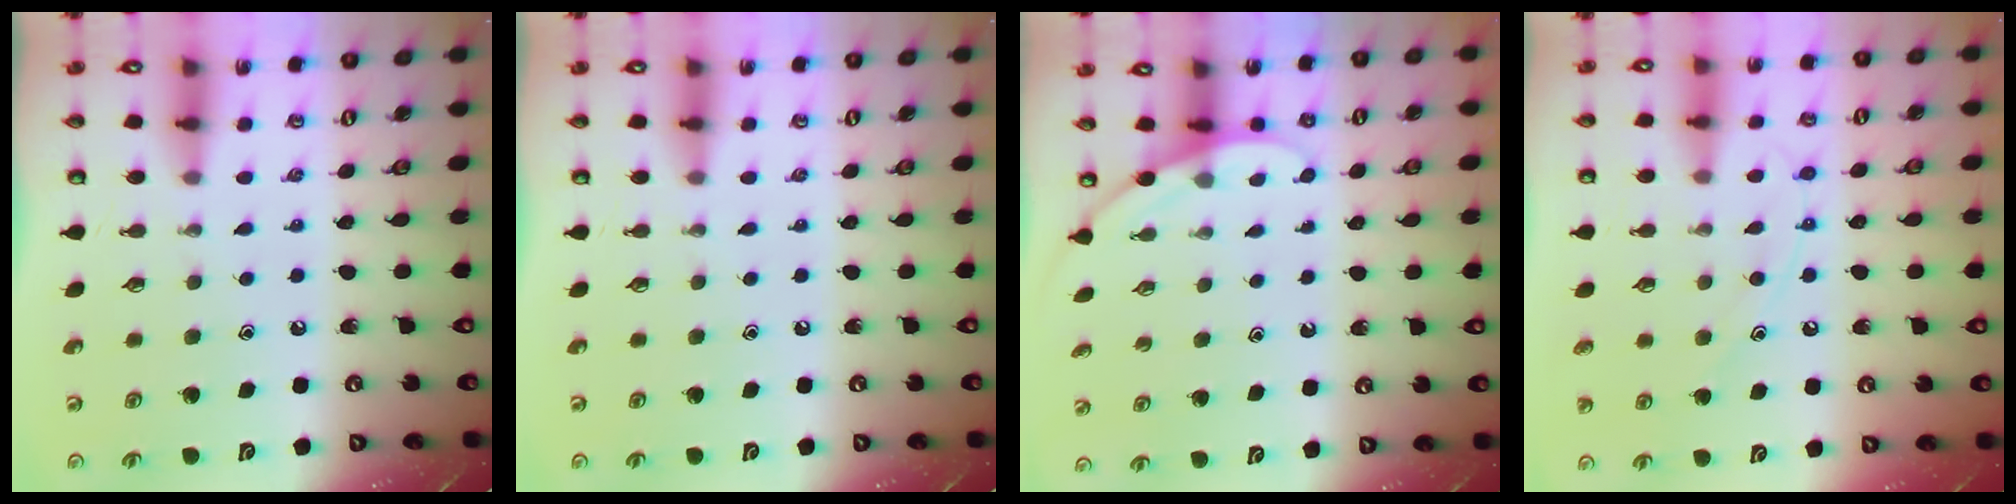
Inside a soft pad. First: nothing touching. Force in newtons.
{"total": 0.0}
{"total": 2.8, "press": 2.8, "slide": 0.2}
{"total": 9.9, "press": 9.9, "slide": 0.8}